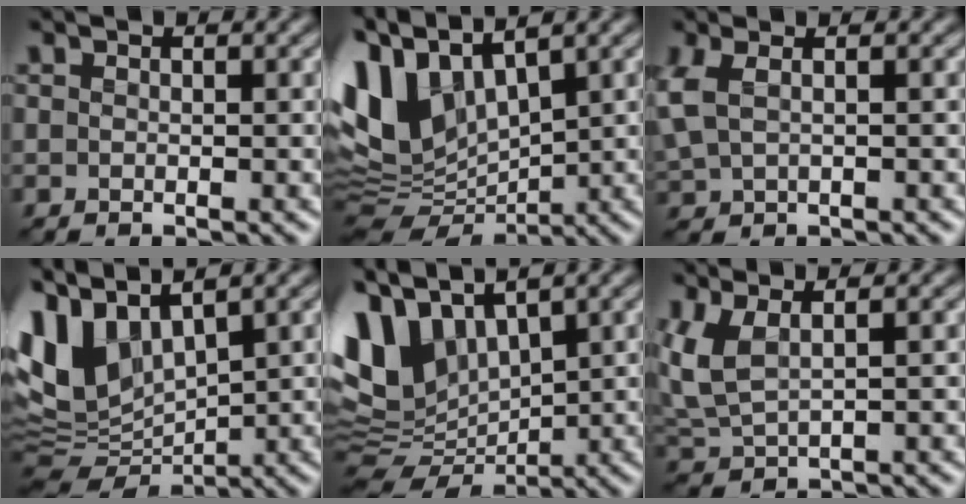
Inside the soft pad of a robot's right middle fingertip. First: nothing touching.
{"total": 9.4, "force": [2.8, 5.7, 6.9], "torque": [-0.171, 0.005, 0.047]}
{"total": 3.2, "force": [0.5, 1.8, 2.6], "torque": [-0.079, 0.003, 0.017]}
{"total": 8.5, "force": [2.9, 5.0, 6.2], "torque": [-0.152, 0.003, 0.050]}
{"total": 10.8, "force": [2.8, 7.3, 7.5], "torque": [-0.169, 0.013, 0.068]}
{"total": 3.2, "force": [1.2, 1.1, 2.7], "torque": [-0.076, 0.005, 0.031]}